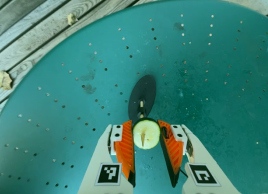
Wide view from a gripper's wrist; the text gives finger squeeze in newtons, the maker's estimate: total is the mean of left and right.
{"total": 12.0, "left": 12.0, "right": 12.0}